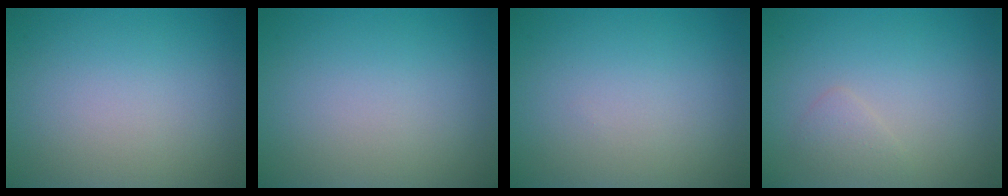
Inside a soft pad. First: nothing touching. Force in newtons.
{"total": 0.0}
{"total": 0.0}
{"total": 1.1, "press": 1.1, "slide": 0.0}